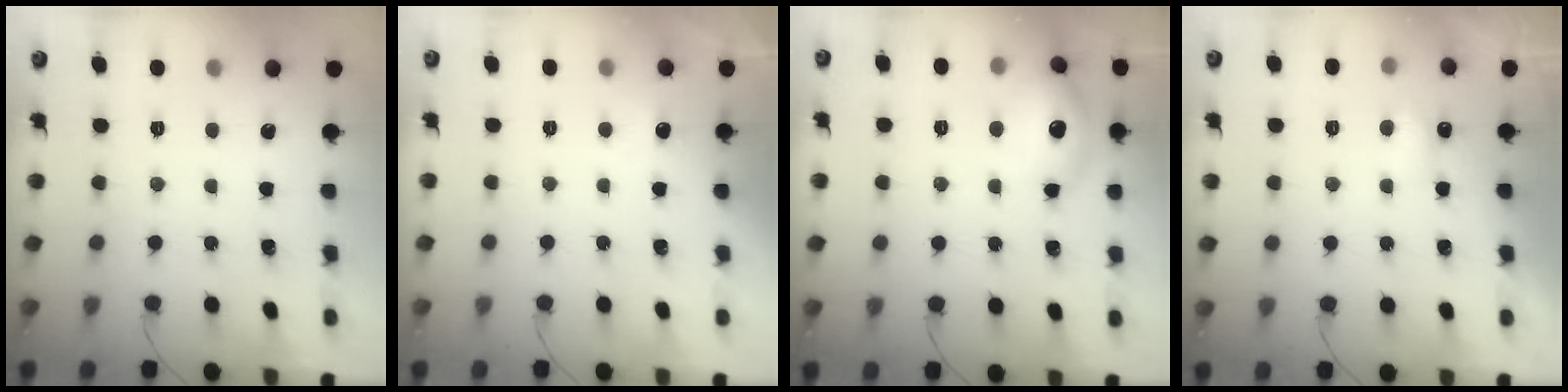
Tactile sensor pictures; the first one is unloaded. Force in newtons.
{"total": 11.3, "press": 2.9, "slide": 10.9}
{"total": 11.6, "press": 11.5, "slide": 1.2}
{"total": 3.3, "press": 3.2, "slide": 0.8}